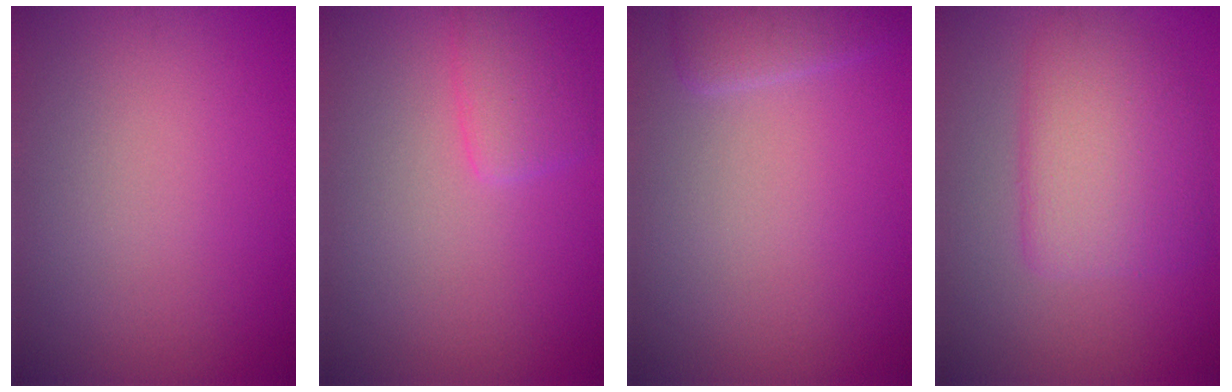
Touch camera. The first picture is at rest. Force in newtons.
{"total": 2.1, "press": 2.1, "slide": 0.2}
{"total": 2.1, "press": 2.1, "slide": 0.2}
{"total": 5.5, "press": 5.5, "slide": 0.5}